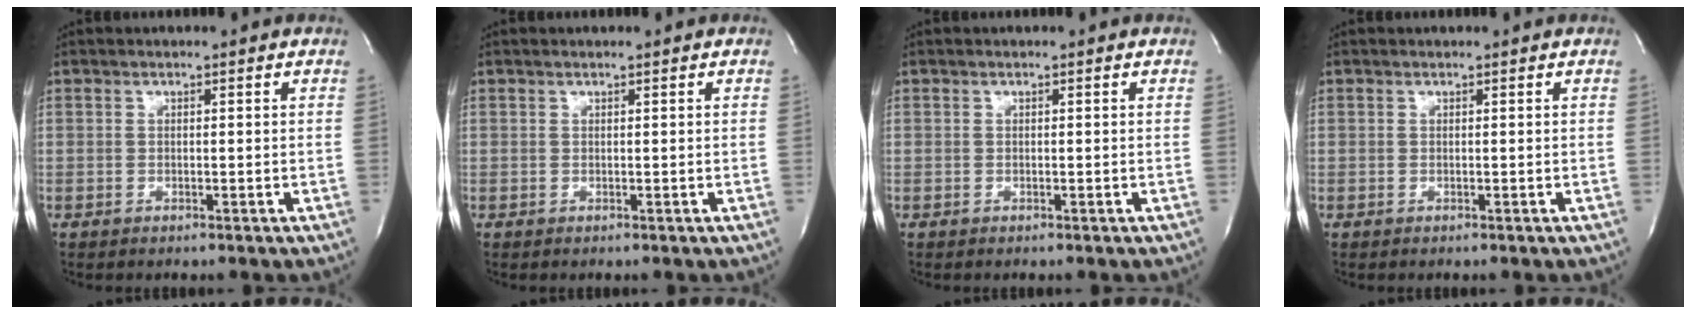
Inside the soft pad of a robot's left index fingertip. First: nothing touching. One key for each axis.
{"total": 0.0}
{"total": 0.0}
{"total": 0.0}